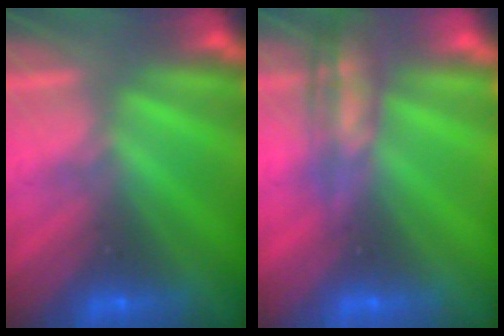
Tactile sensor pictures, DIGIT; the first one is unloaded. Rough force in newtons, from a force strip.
{"total": 2.8}